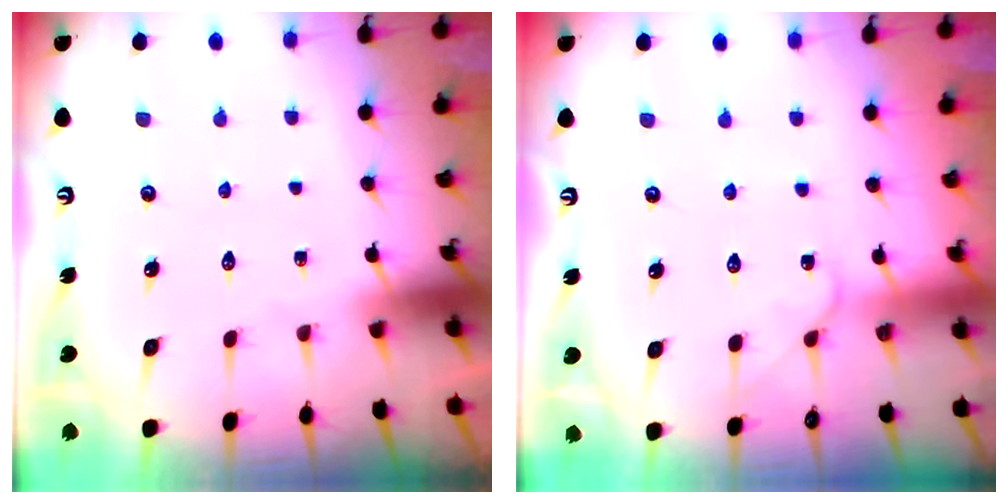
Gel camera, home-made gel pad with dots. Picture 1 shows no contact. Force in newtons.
{"total": 5.0, "press": 5.0, "slide": 0.6}